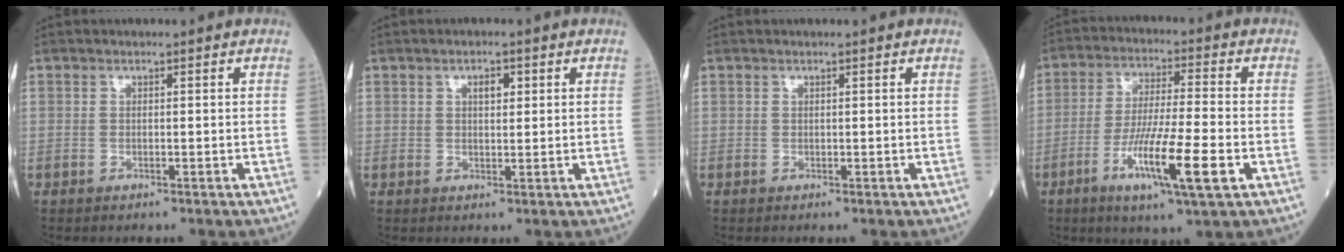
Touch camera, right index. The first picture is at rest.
{"total": 2.2, "force": [1.0, 1.1, 1.6], "torque": [-0.019, 0.002, 0.015]}
{"total": 0.0}
{"total": 11.8, "force": [-4.4, 0.5, 11.0], "torque": [-0.199, -0.017, -0.078]}